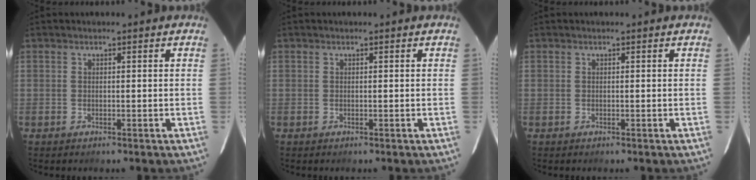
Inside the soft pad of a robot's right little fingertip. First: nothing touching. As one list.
[{"total": 0.0}, {"total": 0.0}]